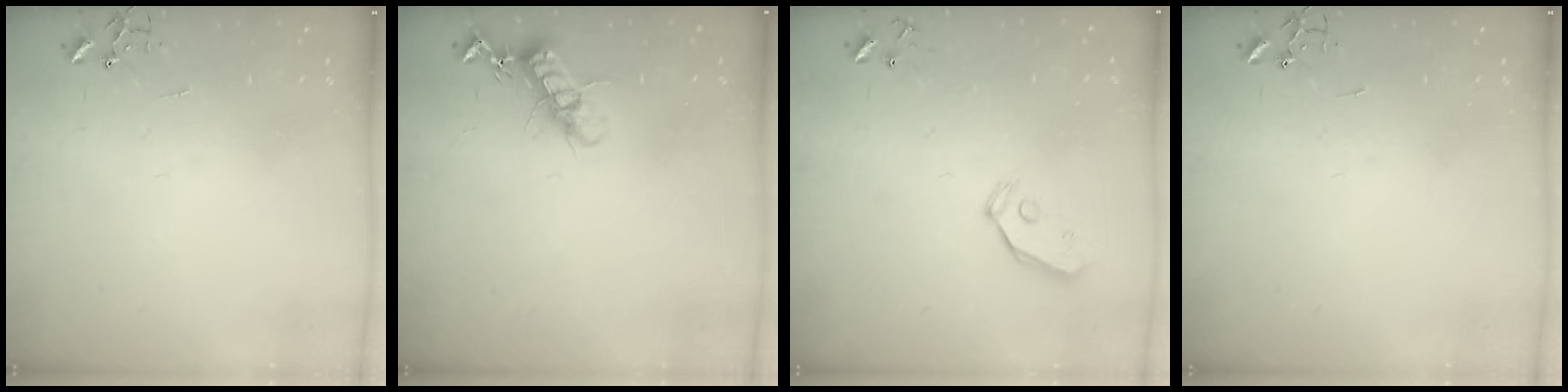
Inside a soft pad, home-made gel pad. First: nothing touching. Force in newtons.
{"total": 12.5, "press": 12.5, "slide": 0.6}
{"total": 6.3, "press": 6.3, "slide": 0.7}
{"total": 0.0}